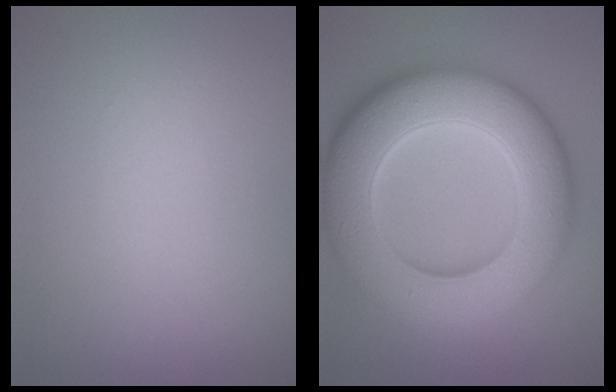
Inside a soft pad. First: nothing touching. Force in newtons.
{"total": 12.8, "press": 12.8, "slide": 0.3}